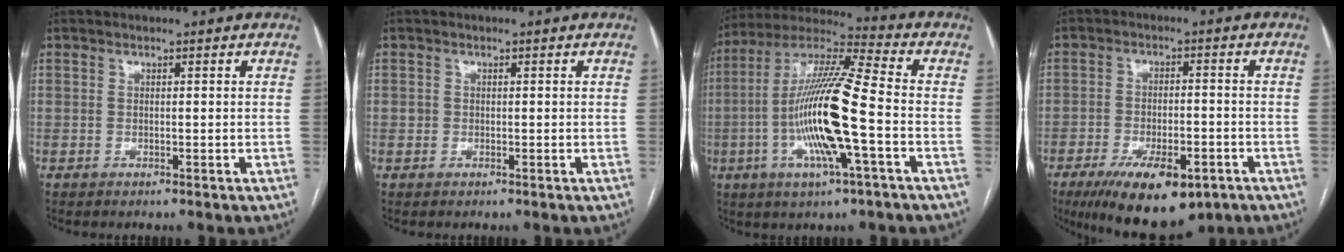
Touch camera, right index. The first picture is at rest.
{"total": 0.6, "force": [0.0, 0.6, 0.1], "torque": [0.004, 0.004, 0.000]}
{"total": 17.2, "force": [-3.6, 1.1, 16.7], "torque": [-0.333, -0.003, -0.072]}
{"total": 13.0, "force": [-7.8, 5.0, 9.1], "torque": [-0.146, -0.012, -0.115]}